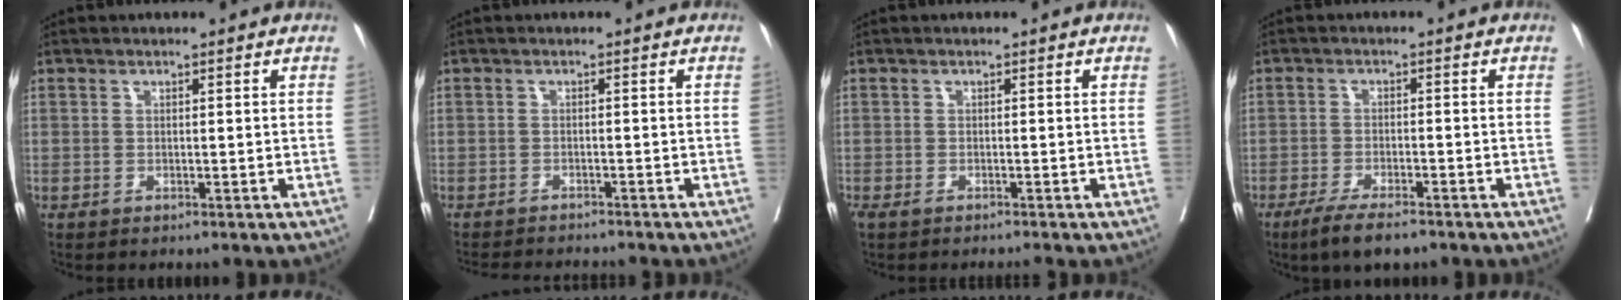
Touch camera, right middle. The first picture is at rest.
{"total": 7.8, "force": [-7.4, 0.6, 2.4], "torque": [-0.026, -0.006, -0.103]}
{"total": 2.5, "force": [-2.2, 0.1, 1.1], "torque": [-0.013, -0.005, -0.036]}
{"total": 6.2, "force": [-4.6, 1.2, 4.0], "torque": [-0.068, -0.011, -0.075]}